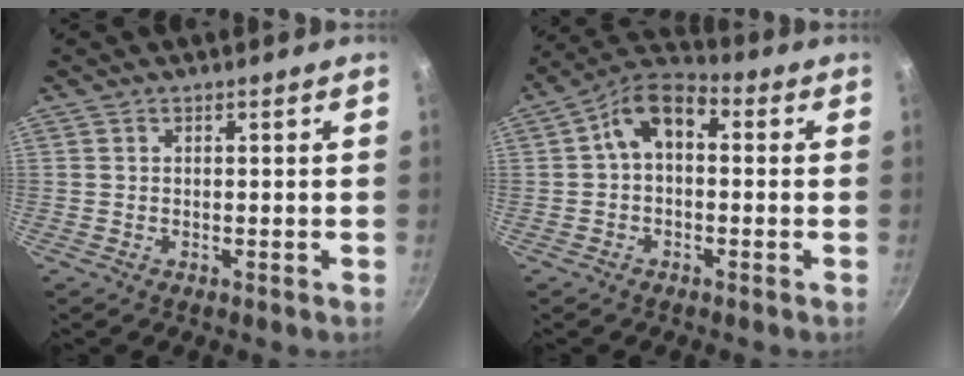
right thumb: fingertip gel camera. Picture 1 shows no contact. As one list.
[{"total": 9.1, "force": [1.0, 5.8, 7.0], "torque": [-0.106, 0.030, 0.000]}]